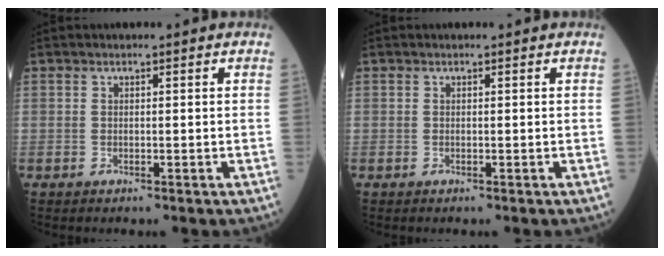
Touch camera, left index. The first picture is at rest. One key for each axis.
{"total": 0.0}